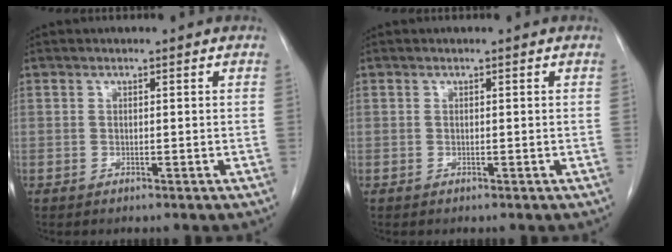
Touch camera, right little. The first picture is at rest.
{"total": 0.0}